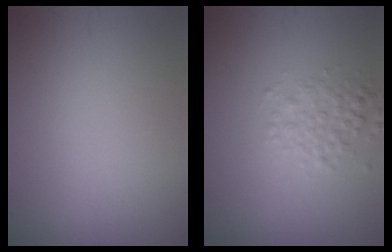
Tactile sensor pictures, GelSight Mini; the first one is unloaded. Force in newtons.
{"total": 2.1, "press": 2.1, "slide": 0.0}